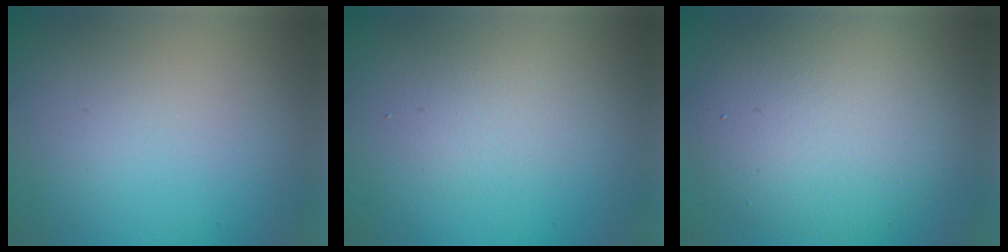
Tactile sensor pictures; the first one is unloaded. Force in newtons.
{"total": 2.0, "press": 2.0, "slide": 0.1}
{"total": 8.6, "press": 8.6, "slide": 0.5}